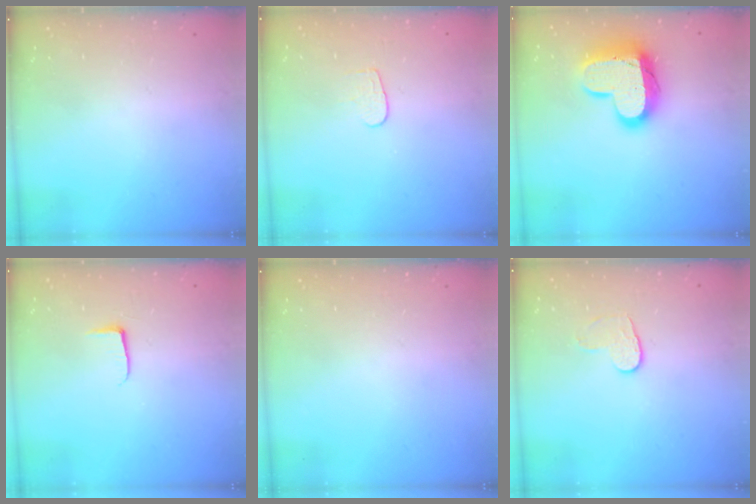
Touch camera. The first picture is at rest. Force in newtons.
{"total": 4.6, "press": 4.6, "slide": 0.2}
{"total": 16.3, "press": 16.2, "slide": 1.4}
{"total": 4.0, "press": 4.0, "slide": 0.5}
{"total": 0.0}
{"total": 5.8, "press": 5.7, "slide": 0.5}